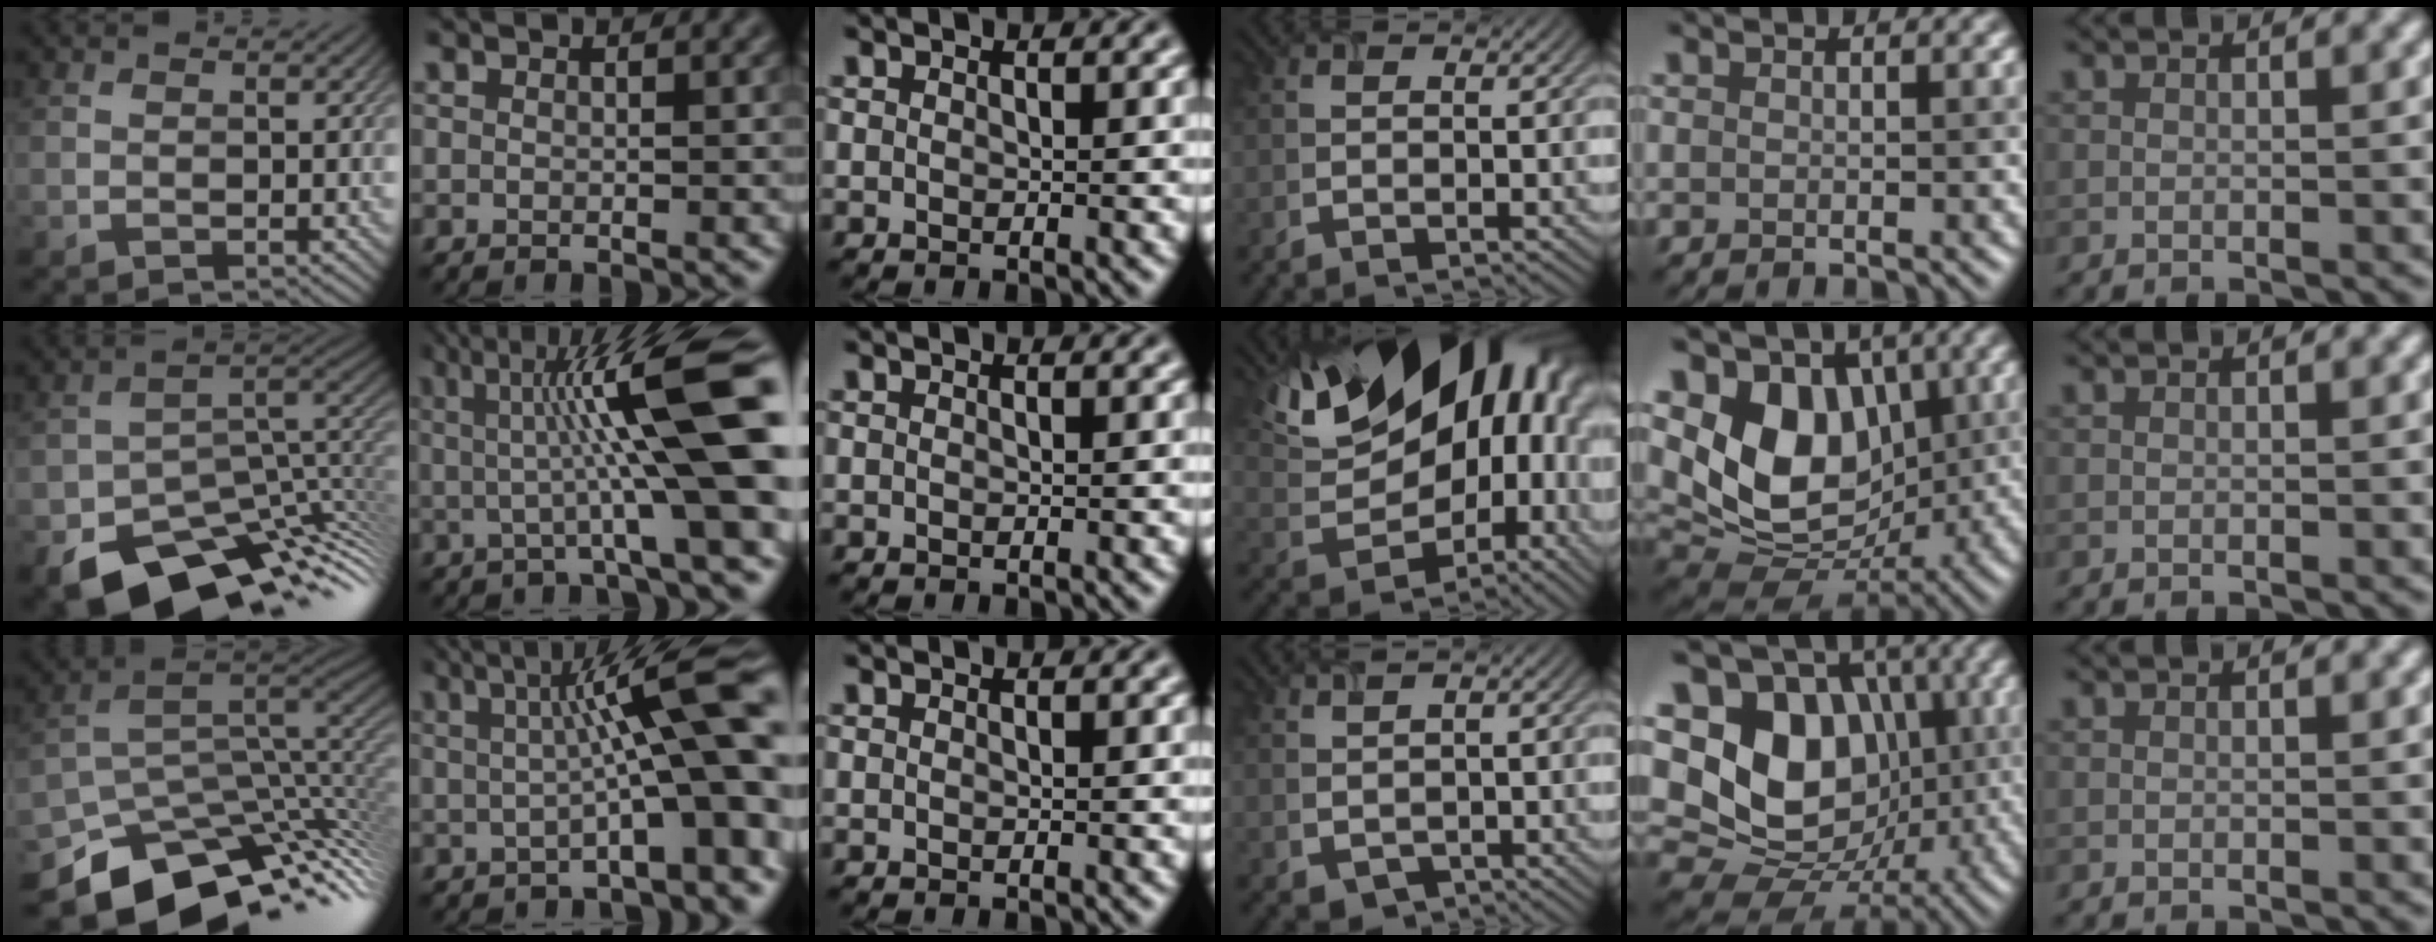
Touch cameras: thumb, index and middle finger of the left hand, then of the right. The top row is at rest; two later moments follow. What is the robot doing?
{"motion": "open", "object": "airpods case & airpods"}